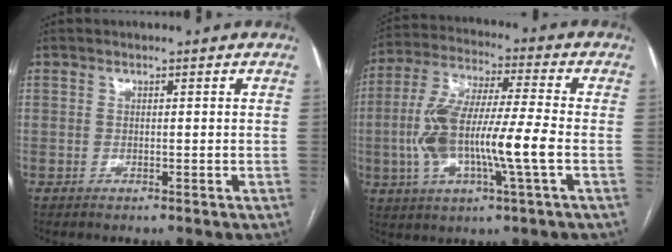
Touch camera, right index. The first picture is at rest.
{"total": 14.7, "force": [-2.6, 1.8, 14.3], "torque": [-0.296, 0.010, -0.048]}